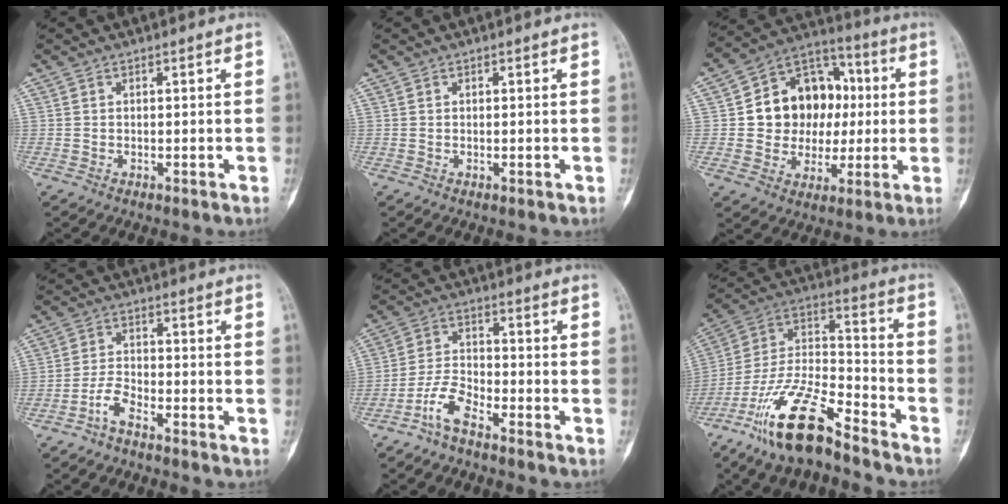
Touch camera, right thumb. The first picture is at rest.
{"total": 0.0}
{"total": 16.3, "force": [1.2, 13.2, 9.4], "torque": [-0.089, 0.026, 0.020]}
{"total": 3.8, "force": [-3.0, 1.1, 2.1], "torque": [-0.046, 0.026, -0.062]}
{"total": 5.8, "force": [-4.4, 1.9, 3.3], "torque": [-0.074, 0.032, -0.095]}
{"total": 17.3, "force": [-12.4, 4.7, 11.1], "torque": [-0.210, 0.075, -0.232]}